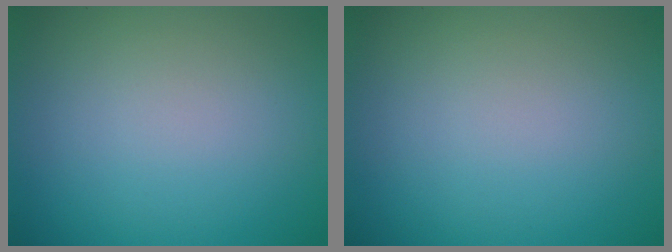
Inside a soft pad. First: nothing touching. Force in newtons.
{"total": 0.0}